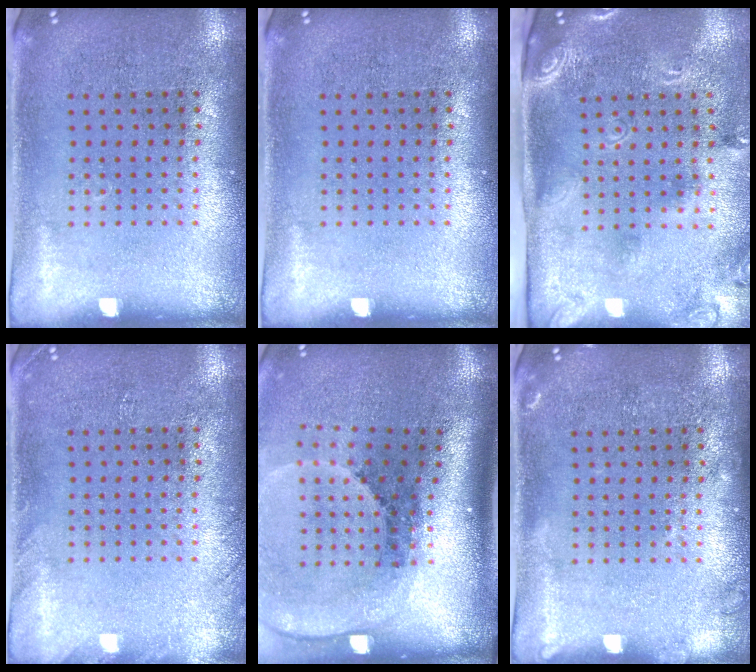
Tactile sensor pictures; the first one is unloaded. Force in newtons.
{"total": 0.0}
{"total": 2.5, "press": 1.7, "slide": 1.8}
{"total": 1.1, "press": 1.1, "slide": 0.1}
{"total": 2.7, "press": 1.9, "slide": 2.0}
{"total": 1.0, "press": 1.0, "slide": 0.3}